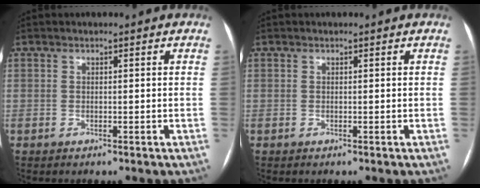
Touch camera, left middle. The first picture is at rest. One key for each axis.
{"total": 0.0}